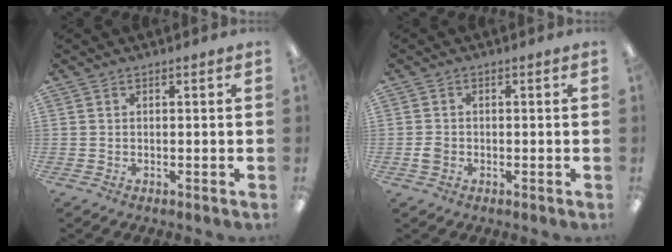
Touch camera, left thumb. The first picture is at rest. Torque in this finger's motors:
{"motor_torque": [-0.52, 0.61, 0.45, -0.25, 0.01]}